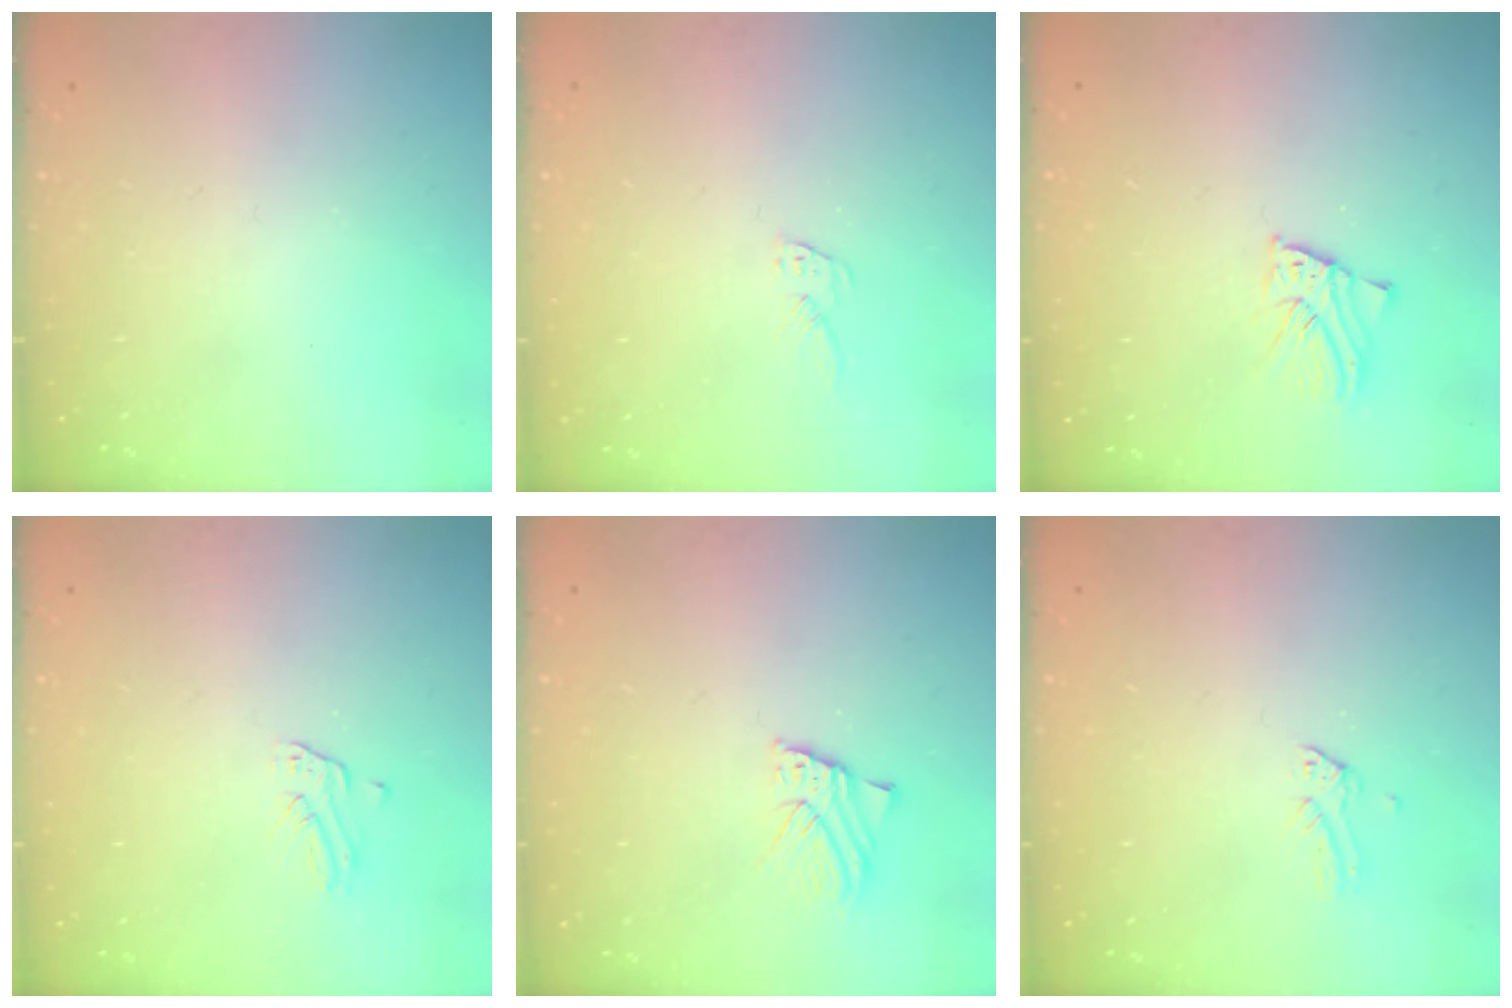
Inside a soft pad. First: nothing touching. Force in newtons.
{"total": 5.2, "press": 5.2, "slide": 0.2}
{"total": 2.5, "press": 2.5, "slide": 0.2}
{"total": 1.8, "press": 1.8, "slide": 0.1}
{"total": 2.2, "press": 2.2, "slide": 0.0}
{"total": 0.0}